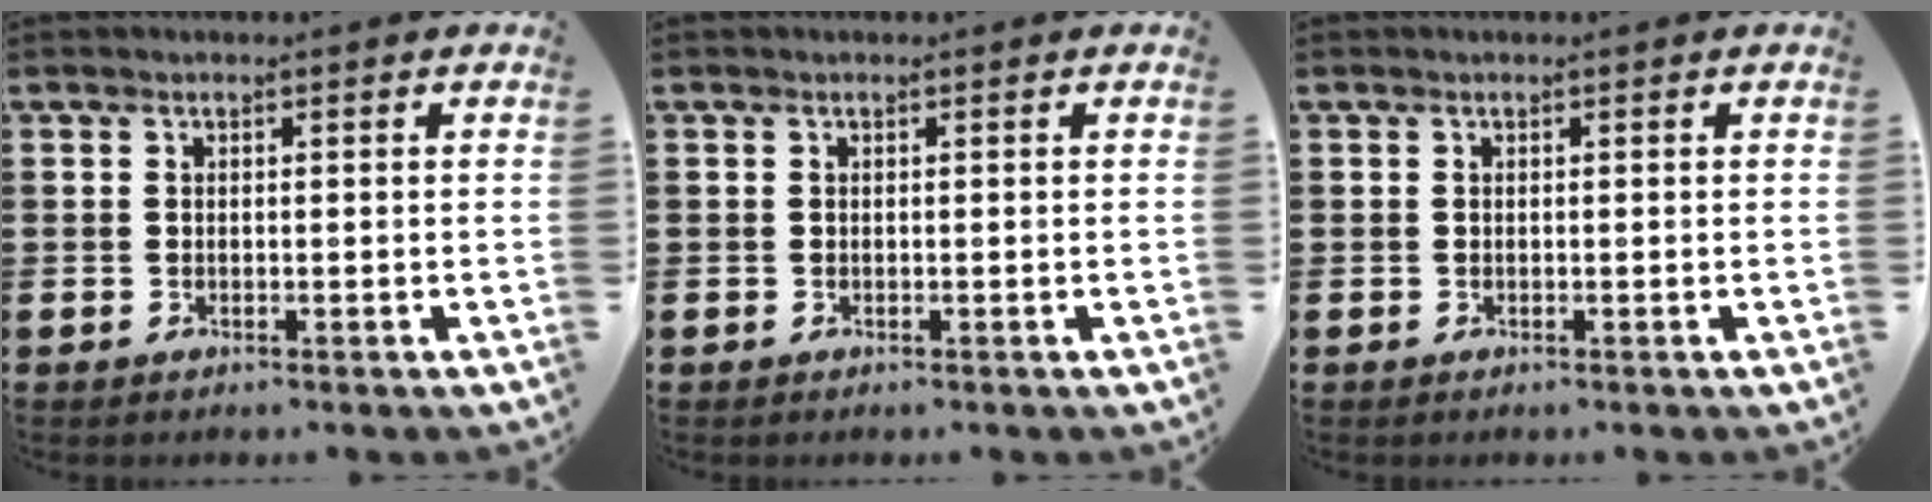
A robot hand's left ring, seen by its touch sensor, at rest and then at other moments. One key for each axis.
{"total": 0.0}
{"total": 0.0}